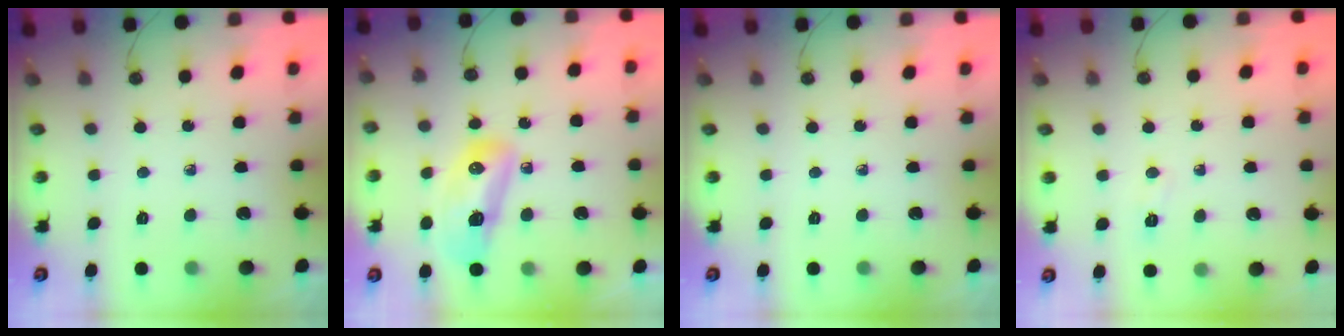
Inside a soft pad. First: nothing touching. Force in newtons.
{"total": 14.2, "press": 12.9, "slide": 6.0}
{"total": 0.0}
{"total": 4.1, "press": 4.0, "slide": 0.8}